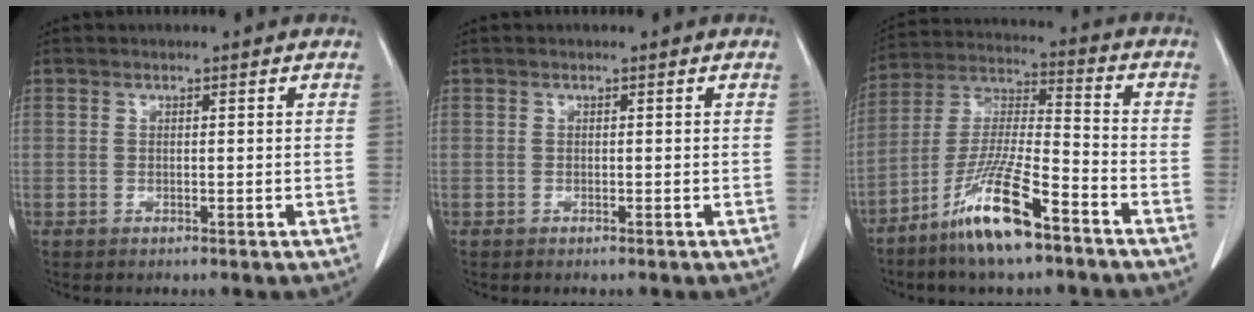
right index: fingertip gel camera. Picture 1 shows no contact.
{"total": 0.0}
{"total": 13.9, "force": [-8.7, 1.6, 10.7], "torque": [-0.216, -0.022, -0.165]}